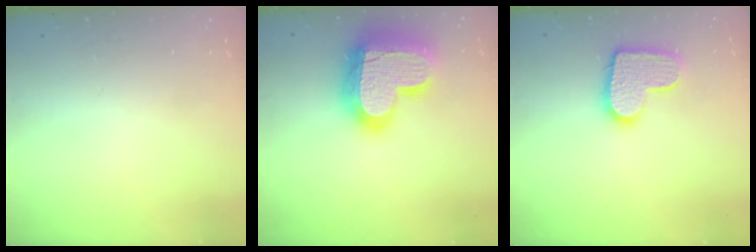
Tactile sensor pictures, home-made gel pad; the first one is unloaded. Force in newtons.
{"total": 26.4, "press": 26.3, "slide": 2.0}
{"total": 13.5, "press": 13.5, "slide": 0.8}